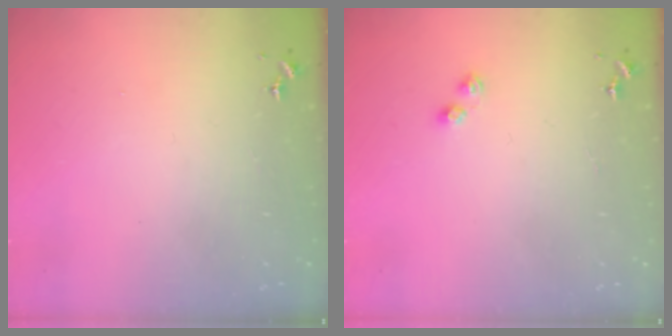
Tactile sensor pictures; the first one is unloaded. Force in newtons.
{"total": 3.0, "press": 2.9, "slide": 0.4}